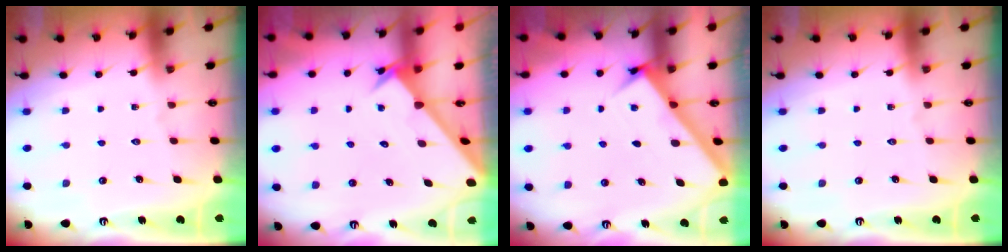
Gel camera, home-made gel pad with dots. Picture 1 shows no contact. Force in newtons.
{"total": 2.4, "press": 2.4, "slide": 0.2}
{"total": 2.9, "press": 2.9, "slide": 0.2}
{"total": 0.0}